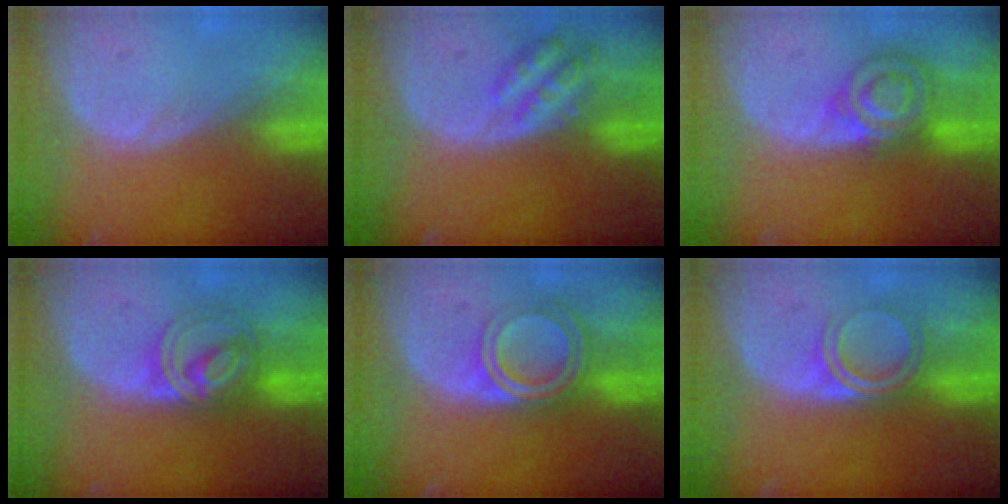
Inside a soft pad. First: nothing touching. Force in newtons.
{"total": 5.6, "press": 5.1, "slide": 2.2}
{"total": 7.0, "press": 6.4, "slide": 2.8}
{"total": 5.9, "press": 5.9, "slide": 0.7}
{"total": 6.3, "press": 5.3, "slide": 3.4}
{"total": 4.7, "press": 4.2, "slide": 2.1}